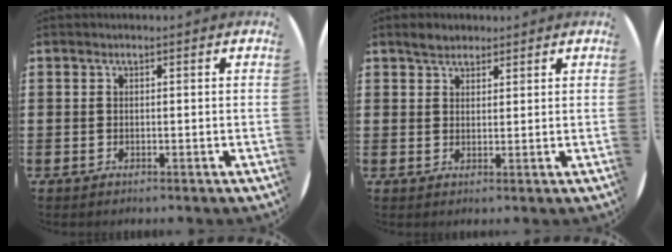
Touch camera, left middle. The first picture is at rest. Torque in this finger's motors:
{"motor_torque": [0.20, -0.19, 0.02, 0.01]}